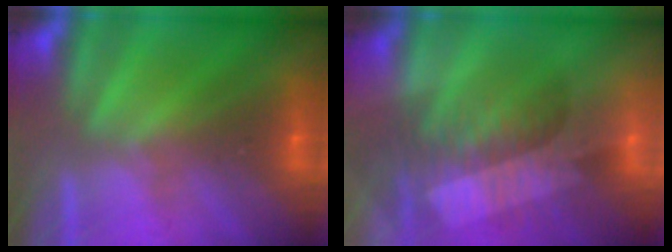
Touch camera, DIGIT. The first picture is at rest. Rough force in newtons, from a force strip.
{"total": 3.3}